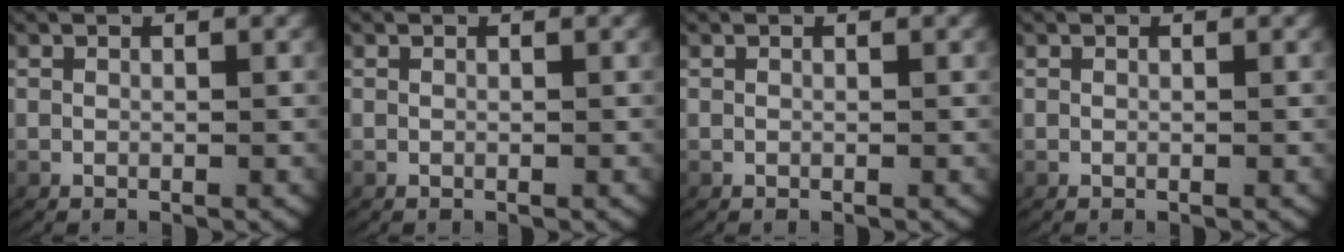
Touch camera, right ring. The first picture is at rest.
{"total": 0.0}
{"total": 0.0}
{"total": 0.0}